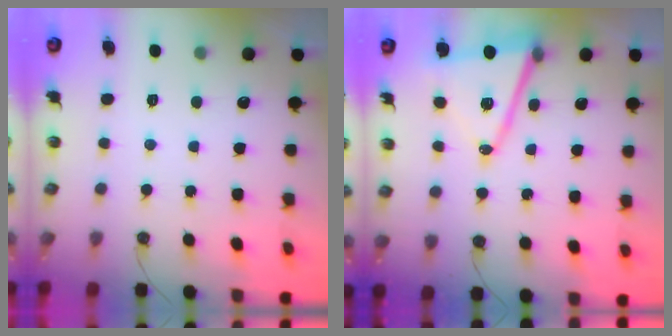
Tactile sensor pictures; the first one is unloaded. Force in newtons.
{"total": 13.3, "press": 12.7, "slide": 3.9}